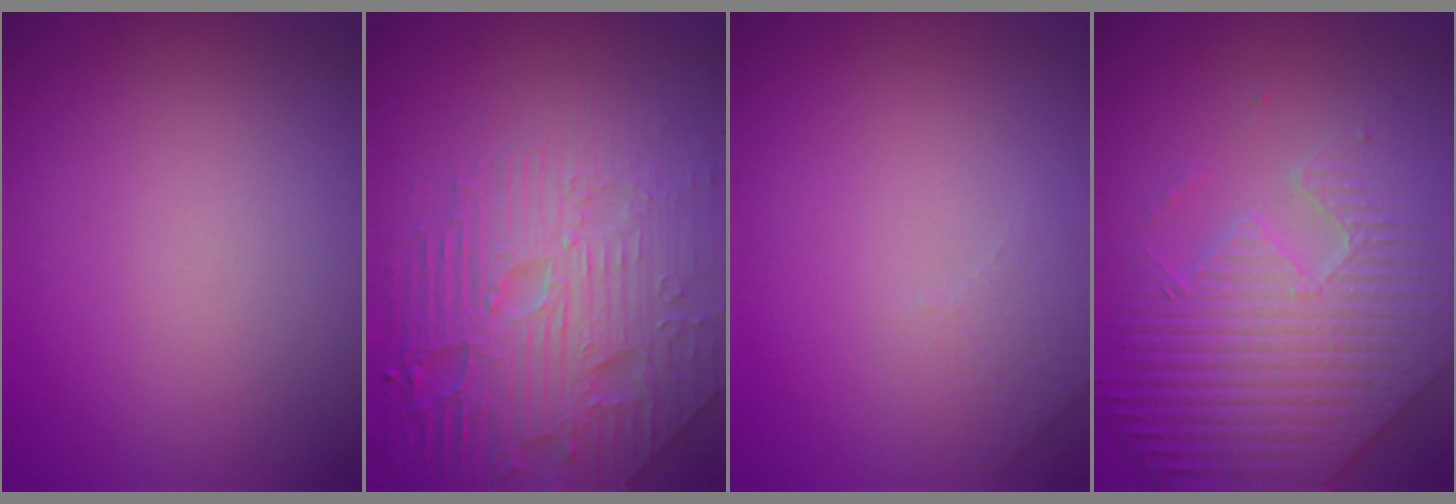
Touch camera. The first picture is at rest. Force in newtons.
{"total": 8.4, "press": 6.4, "slide": 5.4}
{"total": 1.6, "press": 1.5, "slide": 0.4}
{"total": 9.3, "press": 6.4, "slide": 6.7}